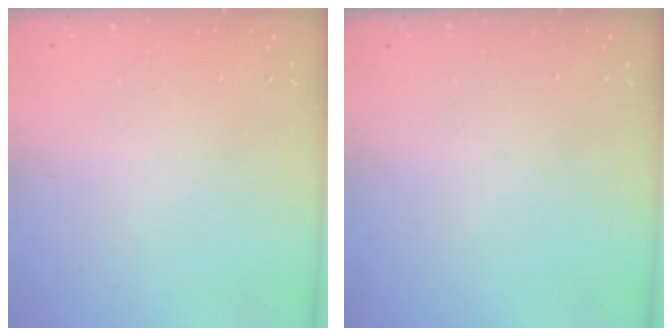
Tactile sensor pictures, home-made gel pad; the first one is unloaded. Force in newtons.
{"total": 0.0}